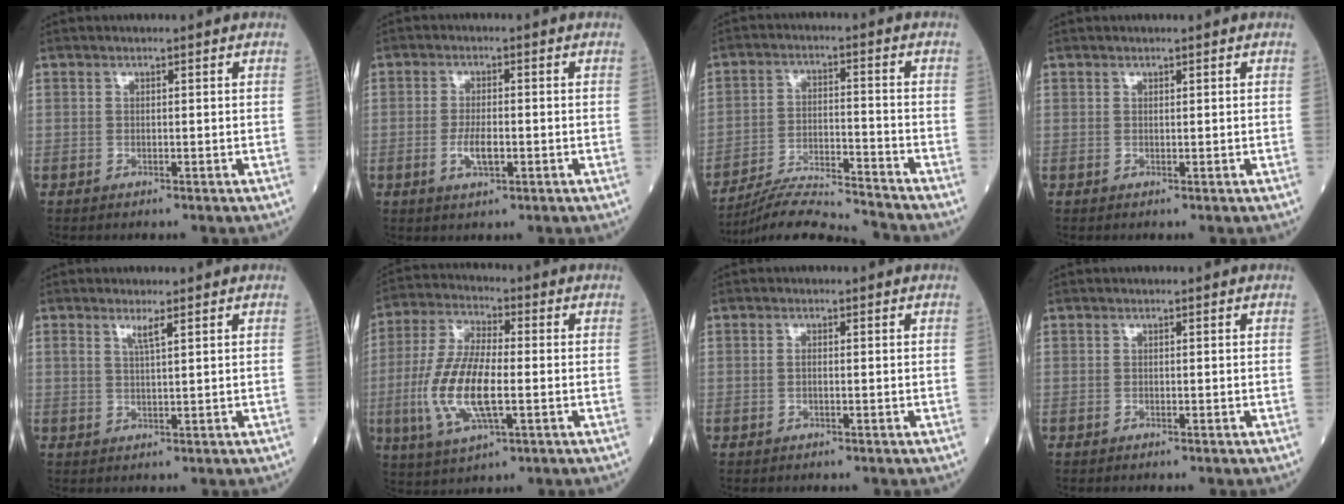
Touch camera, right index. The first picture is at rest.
{"total": 3.8, "force": [-1.0, 1.2, 3.5], "torque": [-0.066, 0.000, -0.016]}
{"total": 11.3, "force": [-11.0, -1.5, 2.0], "torque": [-0.038, 0.000, -0.193]}
{"total": 0.0}
{"total": 2.0, "force": [1.2, 0.0, 1.6], "torque": [-0.034, -0.003, 0.022]}
{"total": 12.6, "force": [-2.2, 3.5, 11.9], "torque": [-0.261, -0.008, -0.039]}
{"total": 0.7, "force": [-0.1, 0.2, 0.7], "torque": [-0.019, -0.002, 0.000]}
{"total": 0.0}